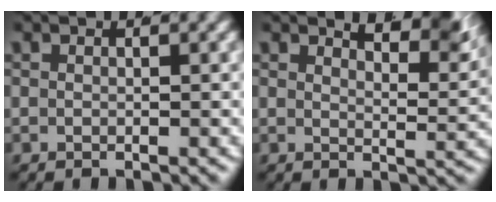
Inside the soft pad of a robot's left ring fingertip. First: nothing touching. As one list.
[{"total": 5.2, "force": [3.6, 0.9, 3.7], "torque": [-0.035, -0.011, 0.060]}]